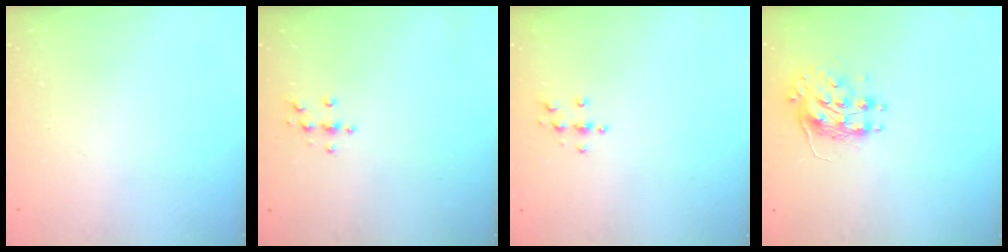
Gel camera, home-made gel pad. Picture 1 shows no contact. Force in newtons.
{"total": 3.6, "press": 3.6, "slide": 0.4}
{"total": 3.6, "press": 3.6, "slide": 0.4}
{"total": 8.2, "press": 8.2, "slide": 0.3}